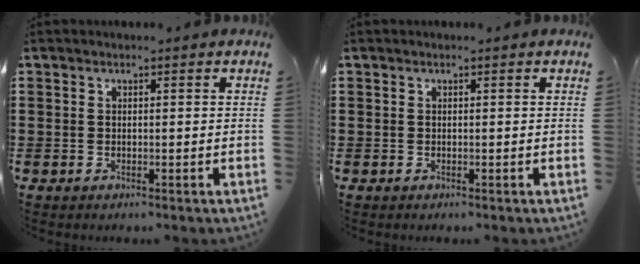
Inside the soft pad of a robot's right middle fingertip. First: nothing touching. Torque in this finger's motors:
{"motor_torque": [-0.04, -0.04, 0.03, -0.01]}